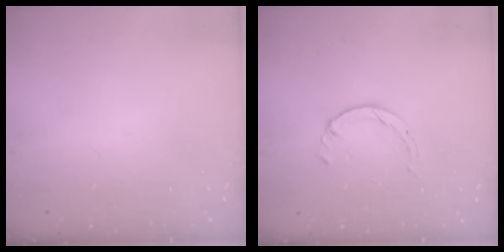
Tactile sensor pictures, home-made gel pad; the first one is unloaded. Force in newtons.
{"total": 1.4, "press": 1.4, "slide": 0.2}